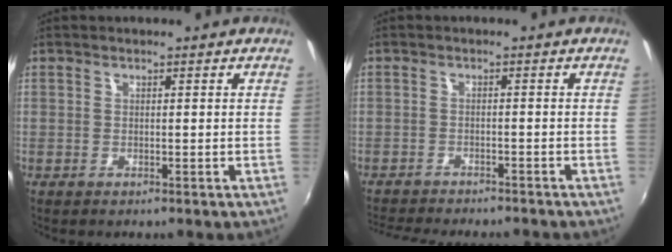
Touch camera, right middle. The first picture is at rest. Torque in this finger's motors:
{"motor_torque": [0.99, -1.13, 0.17, 0.08]}